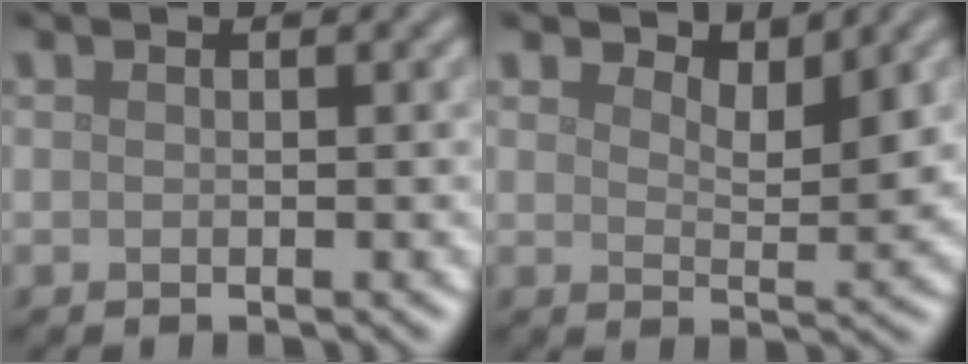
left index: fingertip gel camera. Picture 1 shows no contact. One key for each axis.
{"total": 3.1, "fx": 2.7, "fy": 0.7, "fz": 1.2, "tx": -0.020, "ty": -0.005, "tz": 0.041}